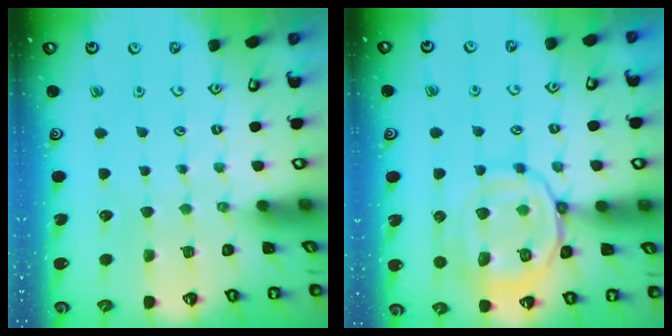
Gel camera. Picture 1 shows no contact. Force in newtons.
{"total": 16.2, "press": 16.1, "slide": 1.6}